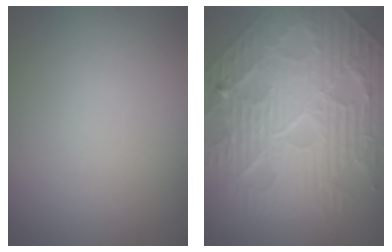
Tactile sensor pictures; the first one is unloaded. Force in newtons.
{"total": 11.4, "press": 7.5, "slide": 8.5}